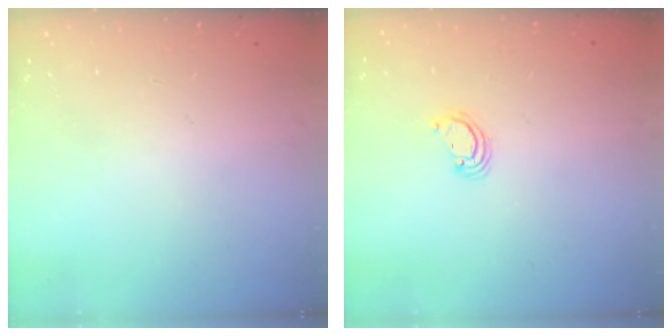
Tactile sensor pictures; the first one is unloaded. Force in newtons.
{"total": 2.6, "press": 2.6, "slide": 0.2}